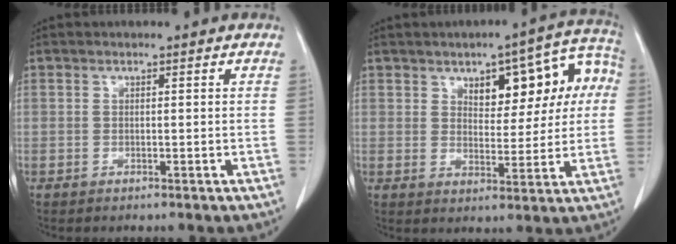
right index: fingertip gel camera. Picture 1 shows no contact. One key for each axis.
{"total": 12.3, "fx": 3.6, "fy": 5.5, "fz": 10.4, "tx": -0.119, "ty": 0.038, "tz": 0.050}